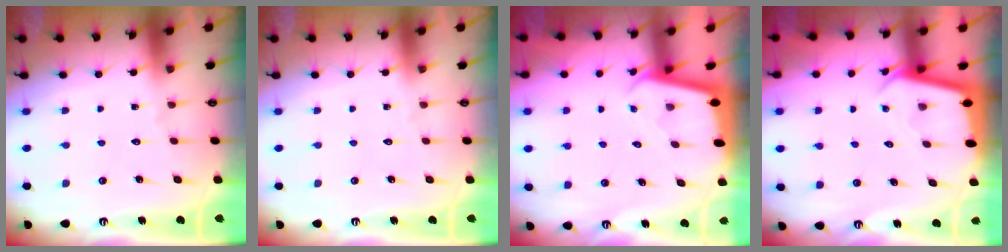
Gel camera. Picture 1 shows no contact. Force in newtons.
{"total": 0.0}
{"total": 1.8, "press": 1.8, "slide": 0.1}
{"total": 2.3, "press": 2.3, "slide": 0.1}